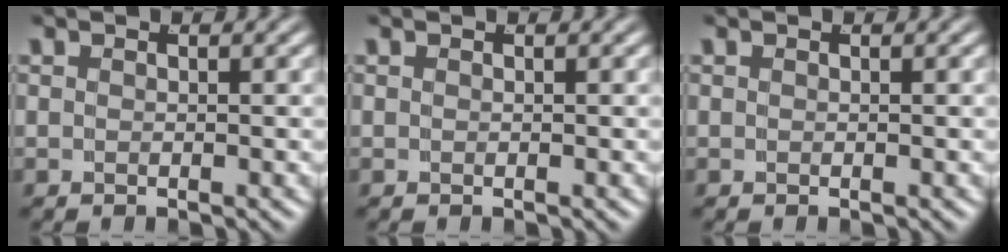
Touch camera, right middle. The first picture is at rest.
{"total": 0.0}
{"total": 0.0}